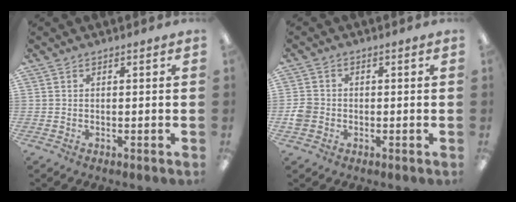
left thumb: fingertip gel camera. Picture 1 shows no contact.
{"total": 3.6, "force": [-0.6, 3.4, 1.2], "torque": [-0.013, 0.005, -0.012]}